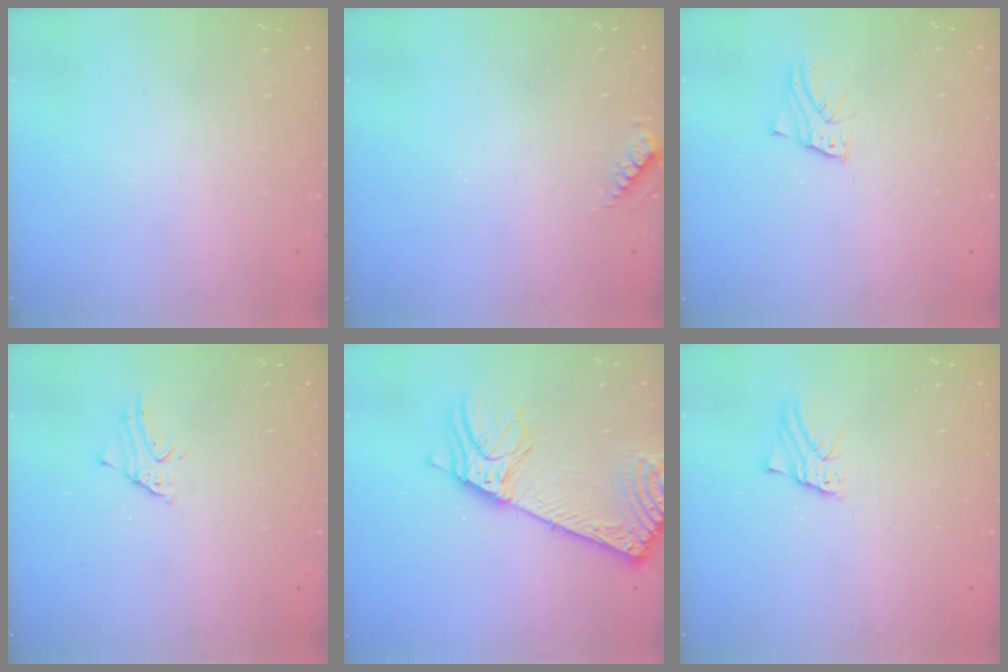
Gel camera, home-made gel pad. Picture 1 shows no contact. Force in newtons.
{"total": 4.7, "press": 4.6, "slide": 0.6}
{"total": 3.7, "press": 3.7, "slide": 0.2}
{"total": 1.5, "press": 1.5, "slide": 0.1}
{"total": 14.2, "press": 13.8, "slide": 3.4}
{"total": 1.5, "press": 1.5, "slide": 0.1}